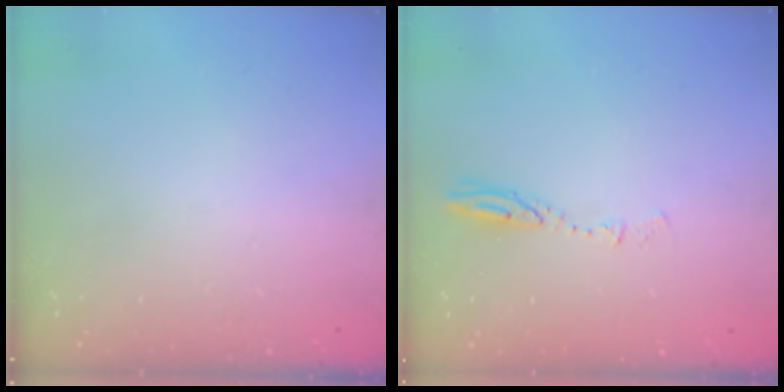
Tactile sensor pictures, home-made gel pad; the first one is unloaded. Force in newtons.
{"total": 3.8, "press": 3.8, "slide": 0.4}